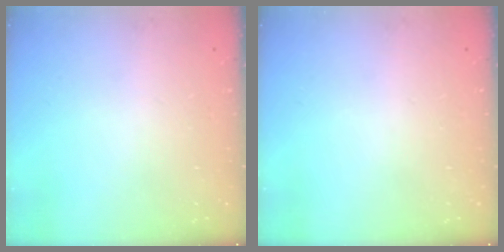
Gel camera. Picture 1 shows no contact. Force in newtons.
{"total": 0.0}